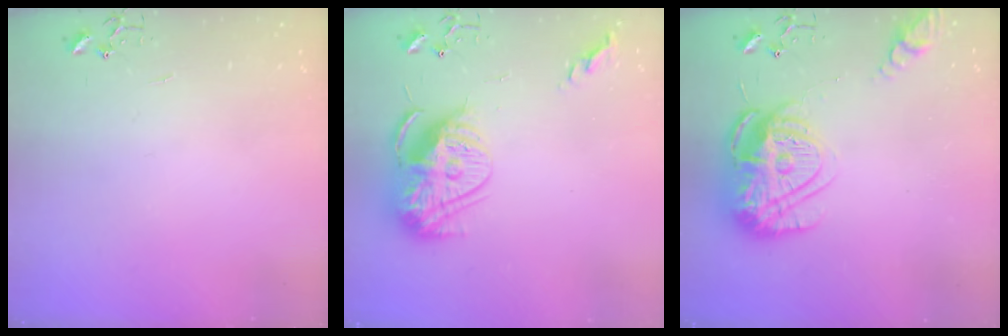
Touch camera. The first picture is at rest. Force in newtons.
{"total": 15.6, "press": 15.6, "slide": 1.2}
{"total": 18.0, "press": 17.9, "slide": 1.8}